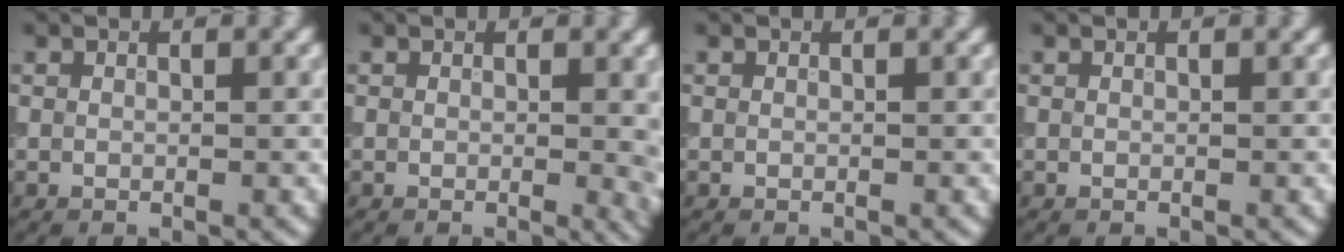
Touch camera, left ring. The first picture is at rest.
{"total": 2.1, "force": [0.1, 0.5, 2.1], "torque": [-0.019, -0.004, 0.000]}
{"total": 0.0}
{"total": 0.0}